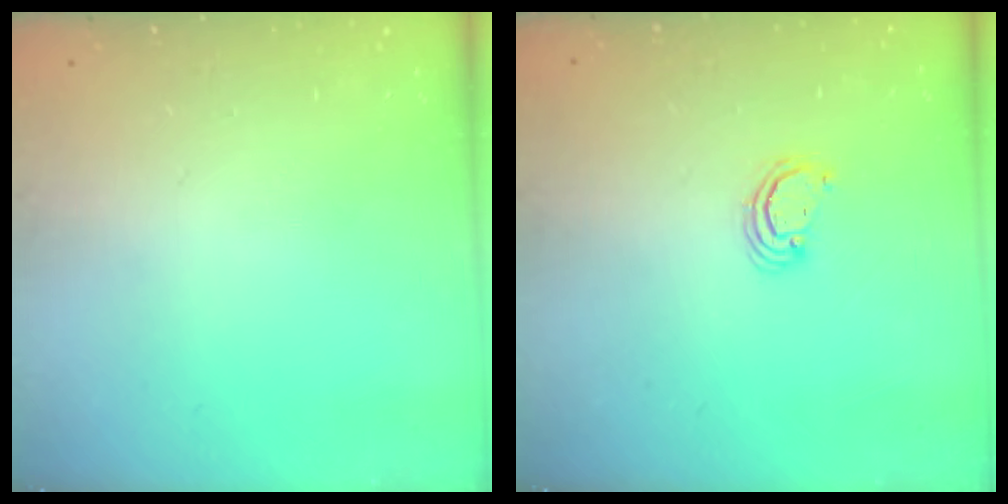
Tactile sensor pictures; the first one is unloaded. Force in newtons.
{"total": 2.3, "press": 2.3, "slide": 0.2}